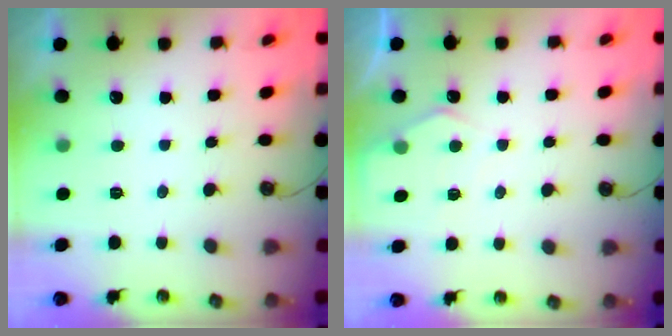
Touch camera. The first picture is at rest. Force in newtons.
{"total": 5.3, "press": 5.2, "slide": 0.7}